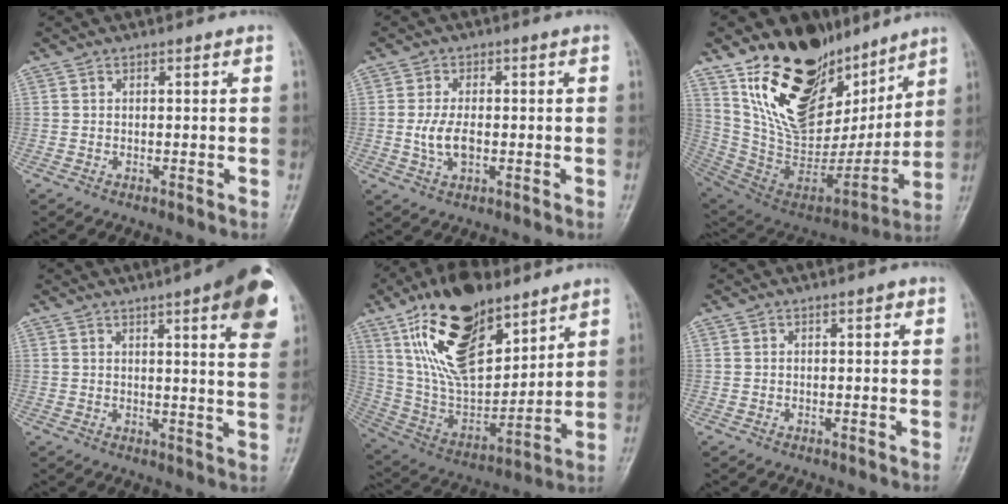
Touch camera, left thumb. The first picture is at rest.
{"total": 5.2, "force": [-0.7, 3.1, 4.2], "torque": [-0.080, 0.003, -0.013]}
{"total": 27.3, "force": [16.8, 15.0, 15.3], "torque": [-0.213, -0.069, 0.304]}
{"total": 15.7, "force": [7.8, 3.4, 13.2], "torque": [-0.145, -0.025, 0.088]}
{"total": 22.9, "force": [12.8, 10.5, 15.8], "torque": [-0.253, -0.055, 0.245]}
{"total": 0.7, "force": [0.3, 0.3, 0.6], "torque": [-0.007, 0.001, 0.002]}